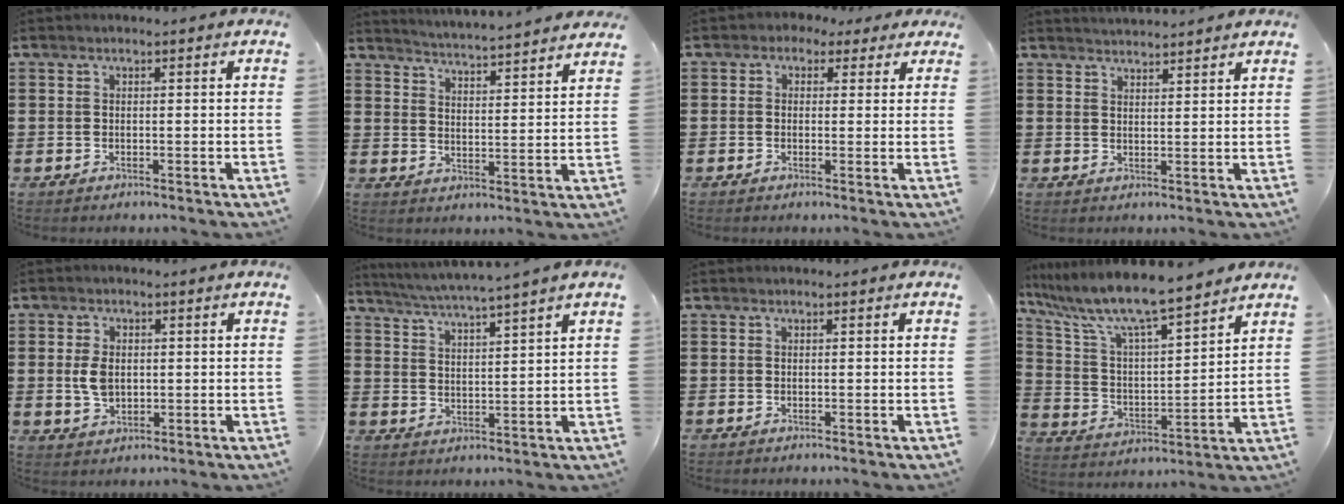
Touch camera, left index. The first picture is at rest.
{"total": 4.0, "force": [3.9, -0.9, 0.1], "torque": [-0.022, -0.035, 0.063]}
{"total": 1.7, "force": [0.5, 1.5, 0.7], "torque": [-0.020, 0.010, 0.007]}
{"total": 2.4, "force": [2.4, -0.3, -0.1], "torque": [-0.005, -0.006, 0.045]}
{"total": 4.3, "force": [0.3, 2.8, 3.3], "torque": [-0.083, 0.005, 0.001]}
{"total": 3.9, "force": [3.4, -1.1, 1.5], "torque": [-0.042, -0.023, 0.057]}
{"total": 0.0}
{"total": 9.0, "force": [7.7, 0.5, 4.5], "torque": [-0.120, -0.049, 0.128]}